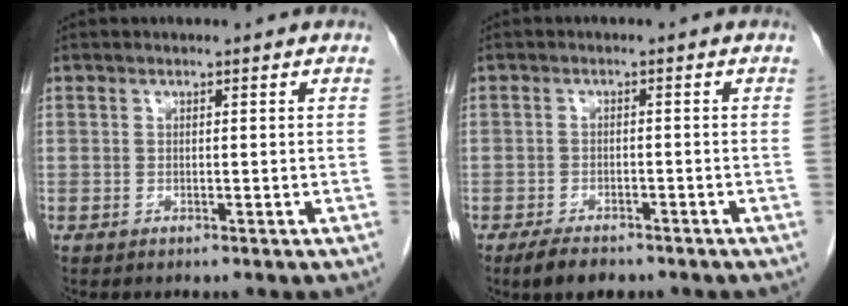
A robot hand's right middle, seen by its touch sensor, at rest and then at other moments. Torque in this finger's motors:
{"motor_torque": [0.73, -0.45, 0.03, 0.01]}